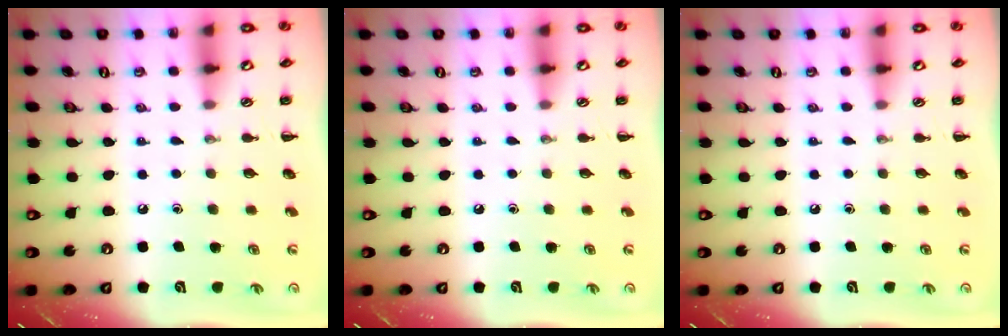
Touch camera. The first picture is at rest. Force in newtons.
{"total": 0.0}
{"total": 0.0}